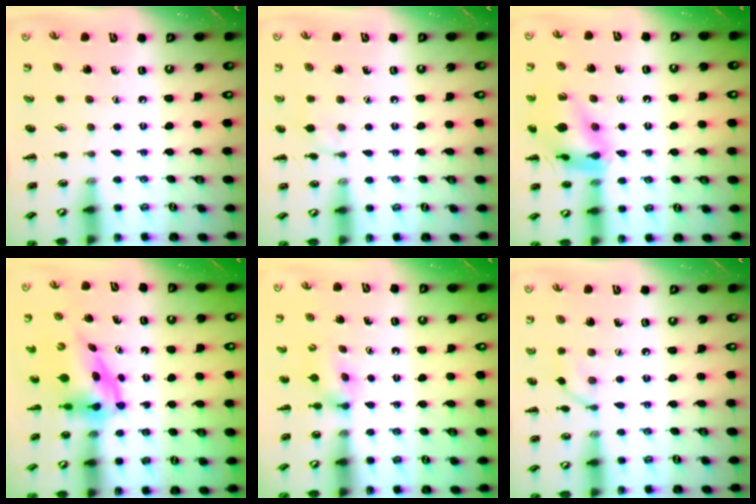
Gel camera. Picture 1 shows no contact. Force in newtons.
{"total": 5.2, "press": 4.8, "slide": 2.0}
{"total": 14.1, "press": 14.0, "slide": 1.8}
{"total": 3.8, "press": 3.7, "slide": 0.6}
{"total": 3.6, "press": 3.4, "slide": 1.1}
{"total": 5.7, "press": 5.5, "slide": 1.2}